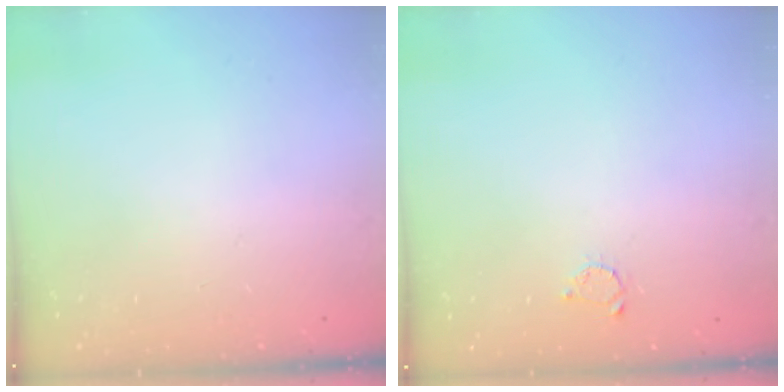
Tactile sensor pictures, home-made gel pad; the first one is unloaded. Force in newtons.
{"total": 2.2, "press": 2.2, "slide": 0.4}